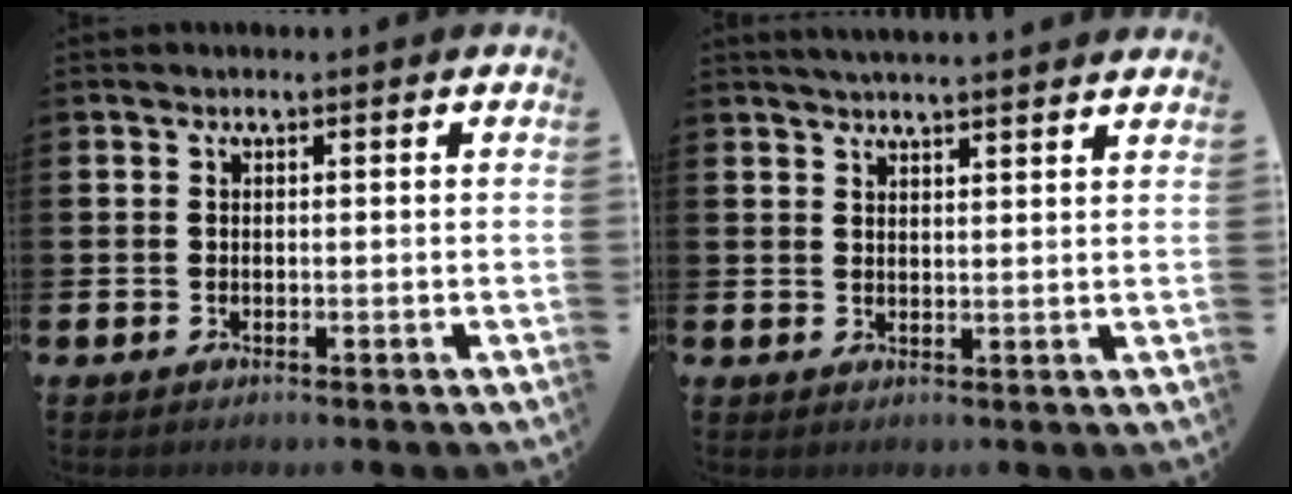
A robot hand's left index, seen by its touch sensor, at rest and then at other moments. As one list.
[{"total": 3.4, "force": [3.4, -0.6, 0.1], "torque": [-0.012, -0.015, 0.063]}]